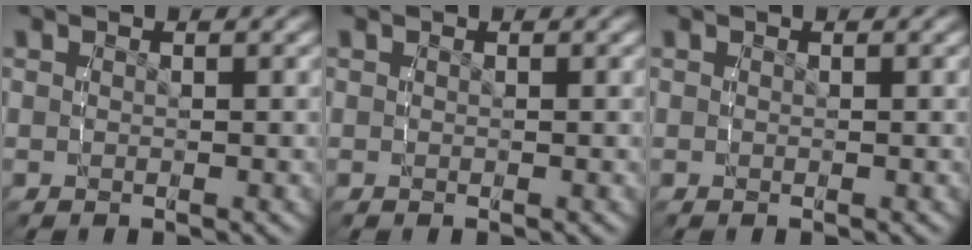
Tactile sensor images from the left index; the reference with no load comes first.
{"total": 0.0}
{"total": 0.0}